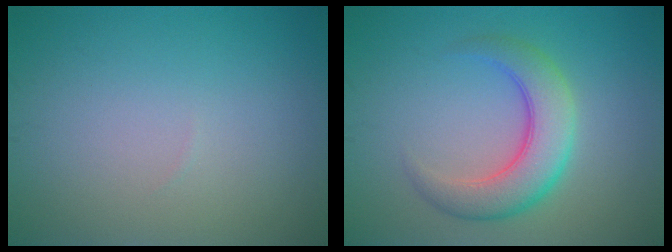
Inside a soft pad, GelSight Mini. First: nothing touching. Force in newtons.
{"total": 5.2, "press": 5.2, "slide": 0.3}